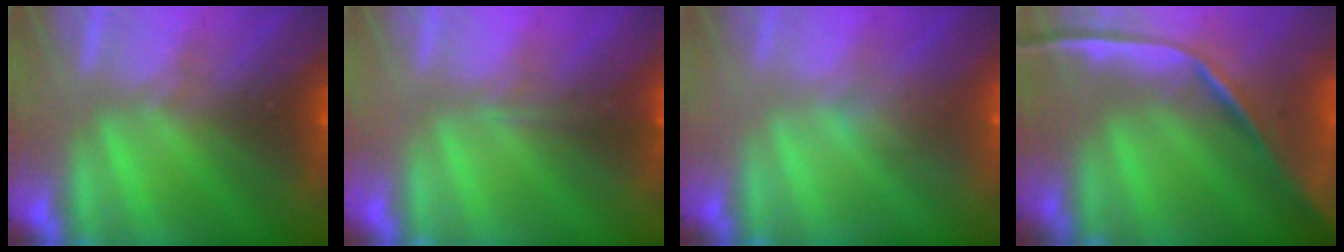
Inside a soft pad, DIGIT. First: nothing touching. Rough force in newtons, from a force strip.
{"total": 1.6}
{"total": 2.8}
{"total": 11.6}